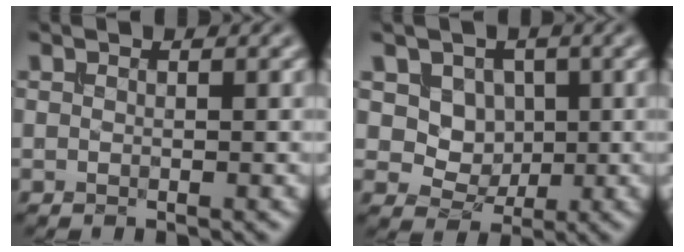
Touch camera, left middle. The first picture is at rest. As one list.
[{"total": 4.4, "force": [1.2, 3.6, 2.1], "torque": [-0.048, -0.012, 0.033]}]